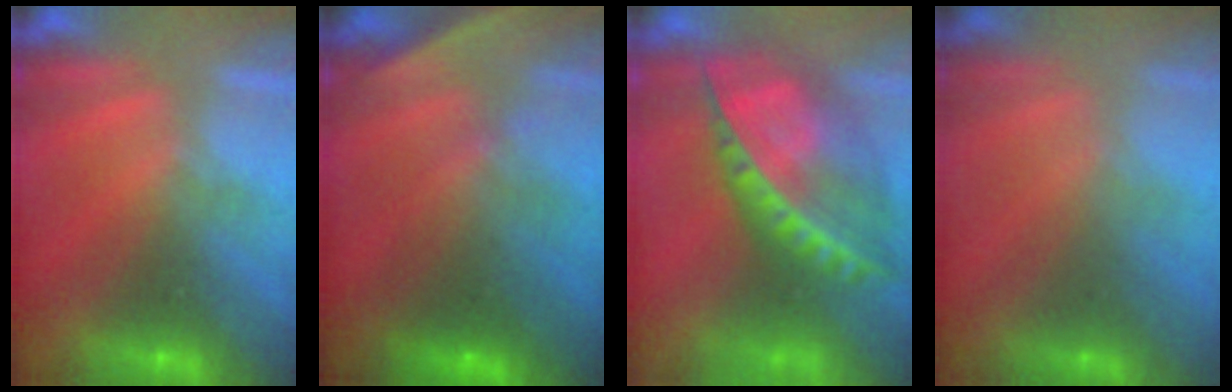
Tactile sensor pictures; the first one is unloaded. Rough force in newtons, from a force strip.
{"total": 6.9}
{"total": 8.8}
{"total": 1.5}